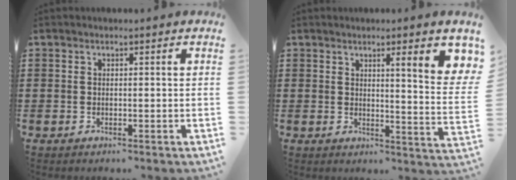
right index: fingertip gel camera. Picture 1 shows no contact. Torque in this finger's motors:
{"motor_torque": [0.41, 0.16, 0.39, 0.09]}